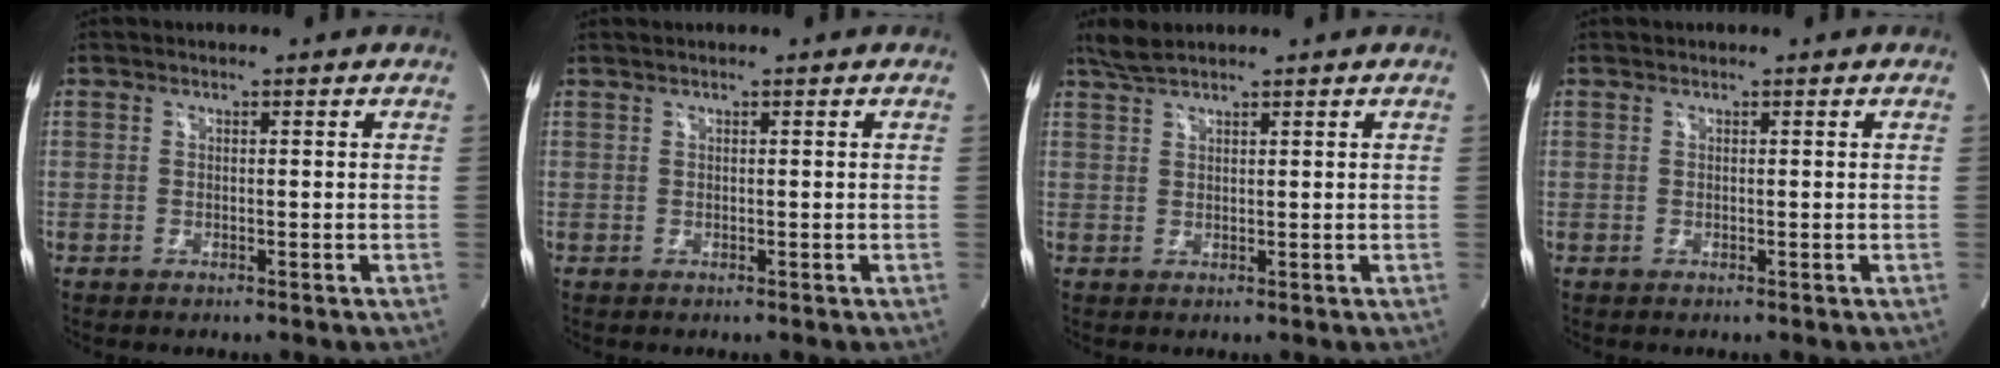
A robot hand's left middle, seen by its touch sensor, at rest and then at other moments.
{"total": 0.8, "force": [0.7, -0.1, 0.5], "torque": [-0.015, 0.012, 0.019]}
{"total": 2.7, "force": [2.5, 0.0, 1.1], "torque": [-0.031, 0.012, 0.054]}
{"total": 0.0}